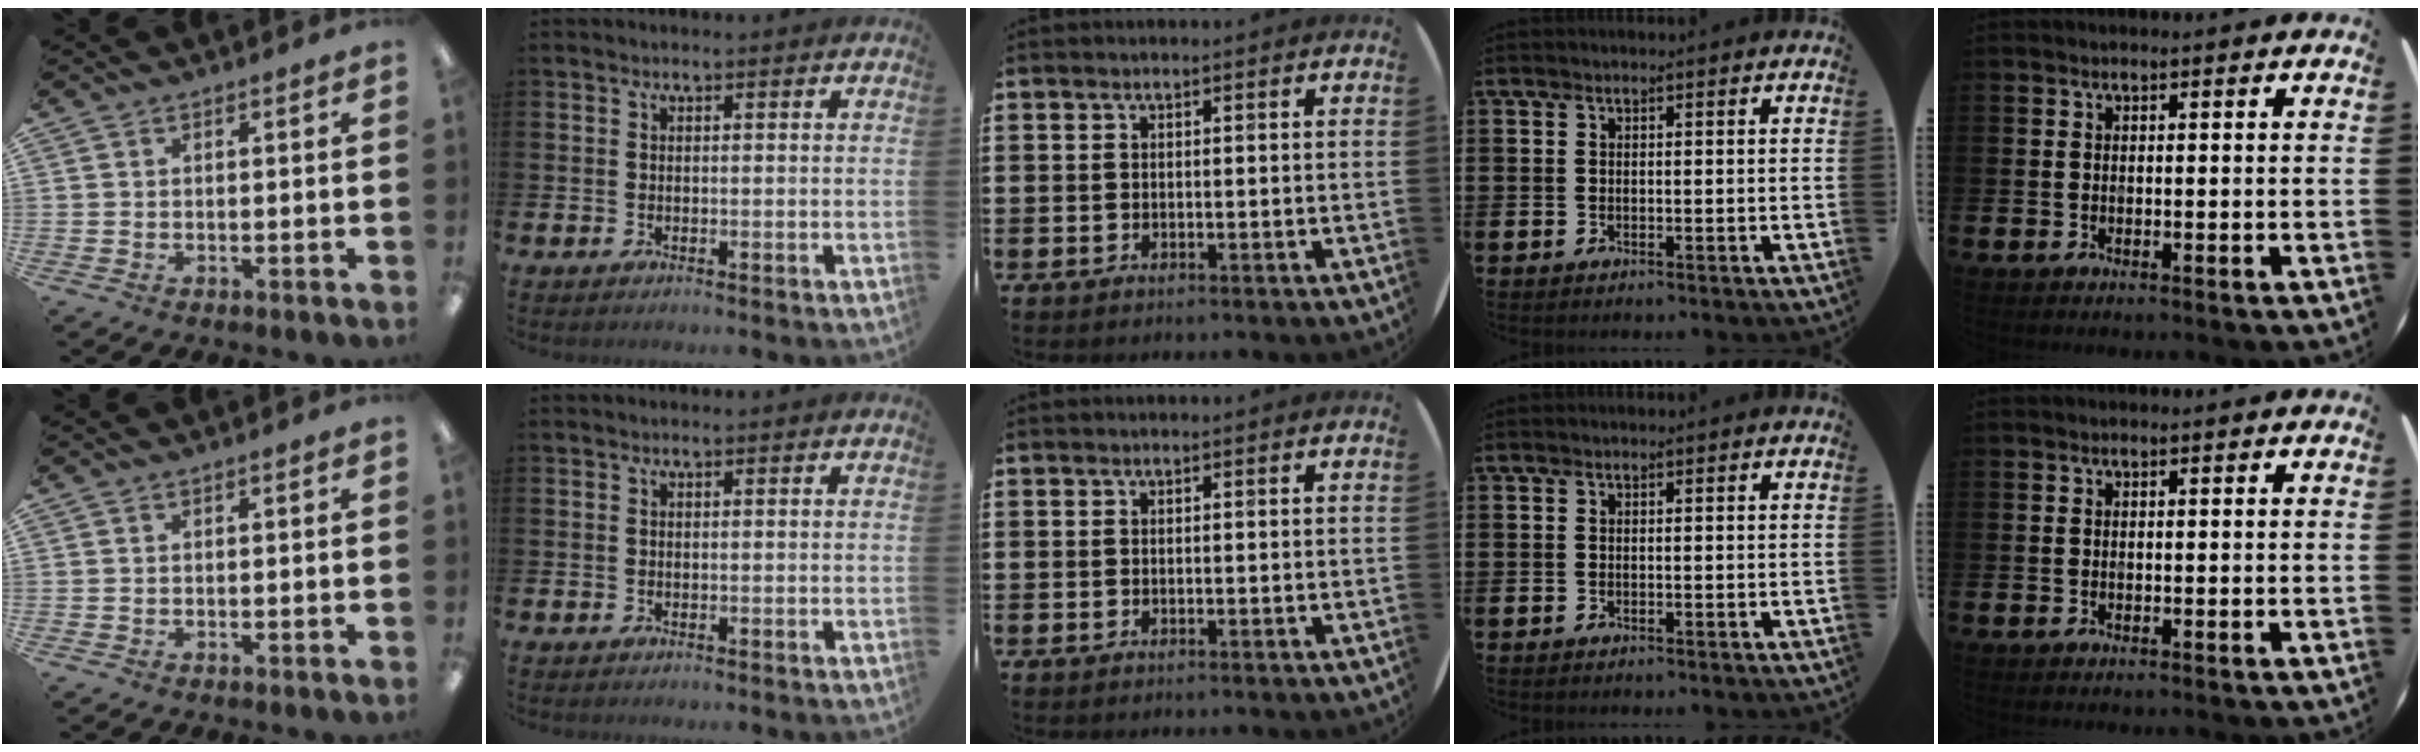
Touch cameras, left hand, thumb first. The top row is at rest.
{}